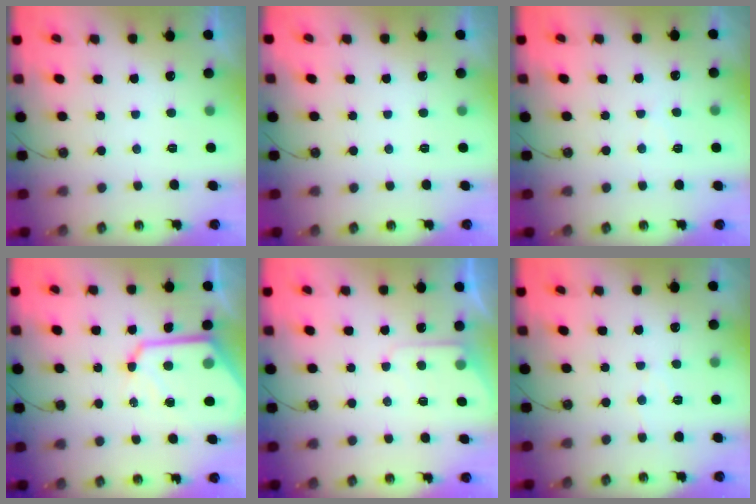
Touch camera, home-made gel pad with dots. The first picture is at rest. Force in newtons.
{"total": 0.0}
{"total": 5.1, "press": 5.1, "slide": 0.5}
{"total": 13.8, "press": 13.7, "slide": 1.5}
{"total": 6.0, "press": 6.0, "slide": 0.7}
{"total": 5.0, "press": 5.0, "slide": 0.3}